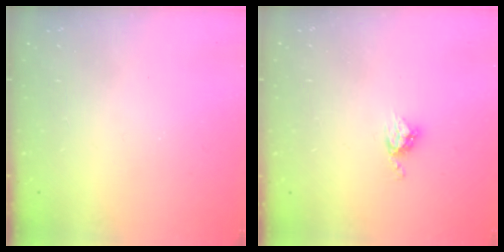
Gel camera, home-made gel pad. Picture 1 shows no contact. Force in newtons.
{"total": 4.9, "press": 4.8, "slide": 0.2}